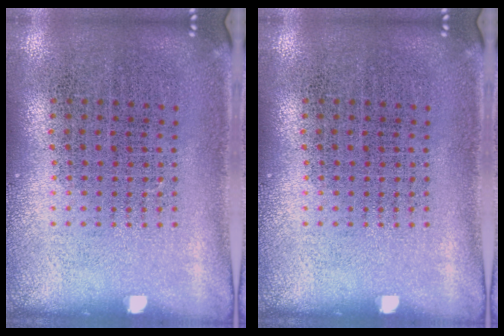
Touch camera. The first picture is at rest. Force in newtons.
{"total": 0.0}